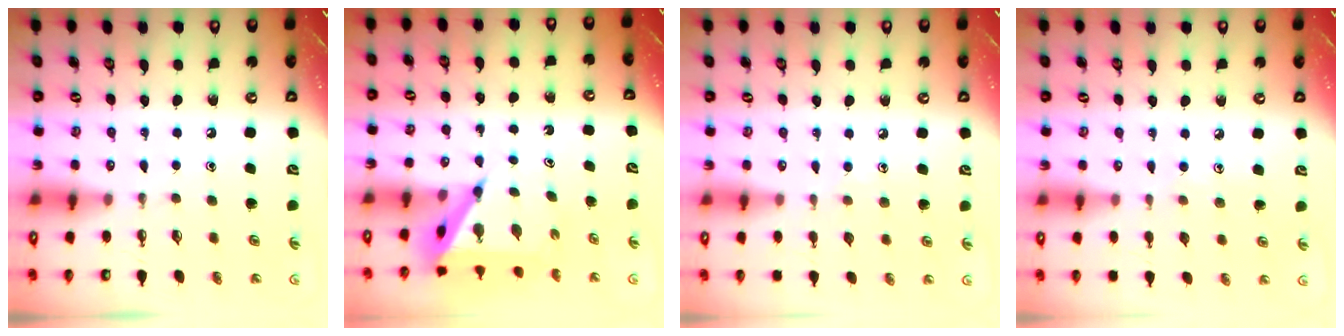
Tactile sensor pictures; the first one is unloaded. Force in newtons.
{"total": 6.8, "press": 6.7, "slide": 0.5}
{"total": 5.5, "press": 5.5, "slide": 0.5}
{"total": 4.5, "press": 4.4, "slide": 0.4}